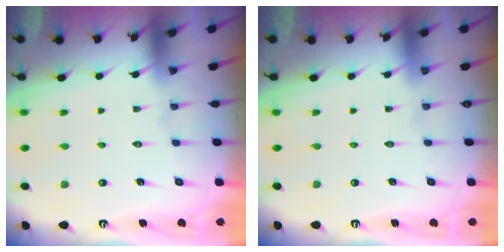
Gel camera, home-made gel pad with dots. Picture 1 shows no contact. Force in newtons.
{"total": 0.0}